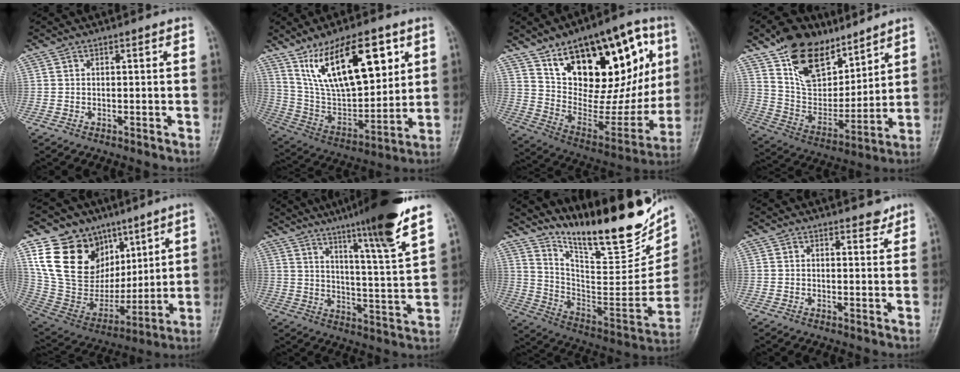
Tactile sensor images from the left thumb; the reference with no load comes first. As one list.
[{"total": 21.4, "force": [10.3, 9.4, 16.3], "torque": [-0.237, -0.038, 0.195]}, {"total": 30.0, "force": [12.6, 14.6, 23.0], "torque": [-0.289, -0.007, 0.213]}, {"total": 18.6, "force": [12.5, 9.7, 9.7], "torque": [-0.115, -0.061, 0.234]}, {"total": 21.5, "force": [10.0, 16.0, 10.4], "torque": [-0.152, -0.022, 0.205]}, {"total": 18.0, "force": [13.3, -0.3, 12.2], "torque": [-0.176, -0.068, 0.193]}, {"total": 28.3, "force": [20.1, 8.5, 18.1], "torque": [-0.238, -0.104, 0.313]}, {"total": 2.2, "force": [1.9, 0.9, 0.6], "torque": [0.007, -0.014, 0.022]}]